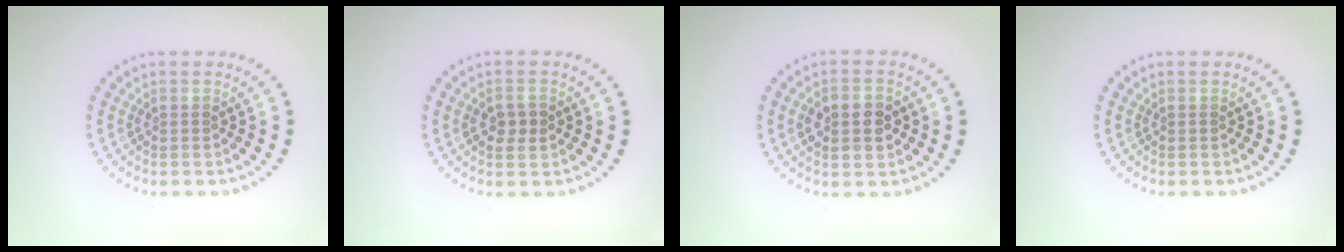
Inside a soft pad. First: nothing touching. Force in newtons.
{"total": 1.9, "press": 1.9, "slide": 0.2}
{"total": 3.7, "press": 3.7, "slide": 0.2}
{"total": 0.0}